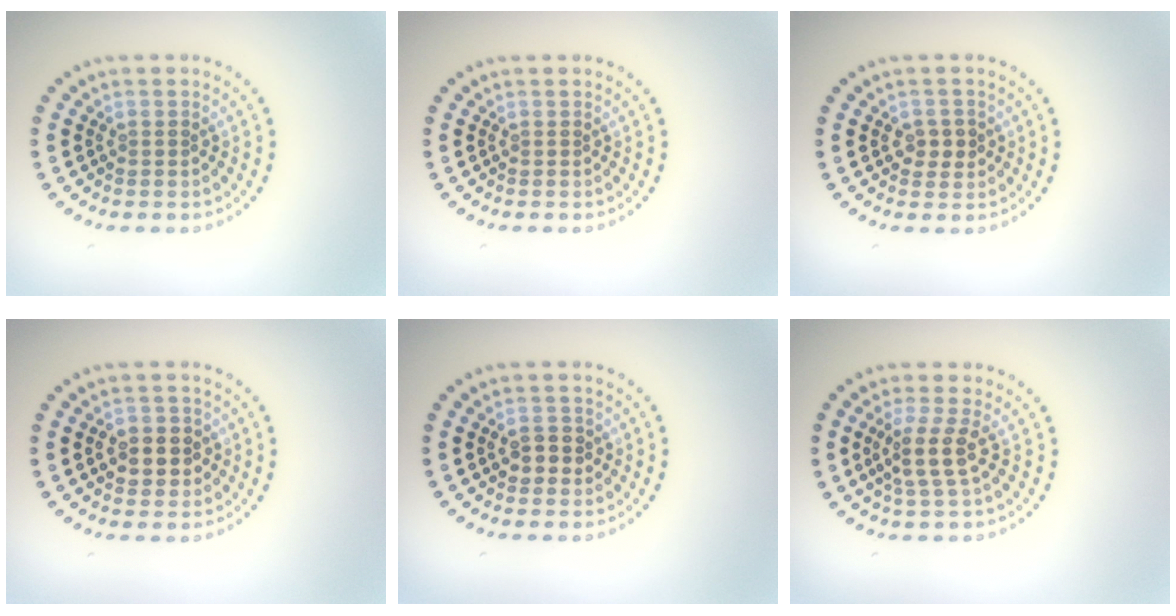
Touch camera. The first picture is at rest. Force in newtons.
{"total": 0.0}
{"total": 1.8, "press": 1.8, "slide": 0.3}
{"total": 2.9, "press": 2.8, "slide": 0.6}
{"total": 1.9, "press": 1.8, "slide": 0.4}
{"total": 2.9, "press": 2.4, "slide": 1.7}